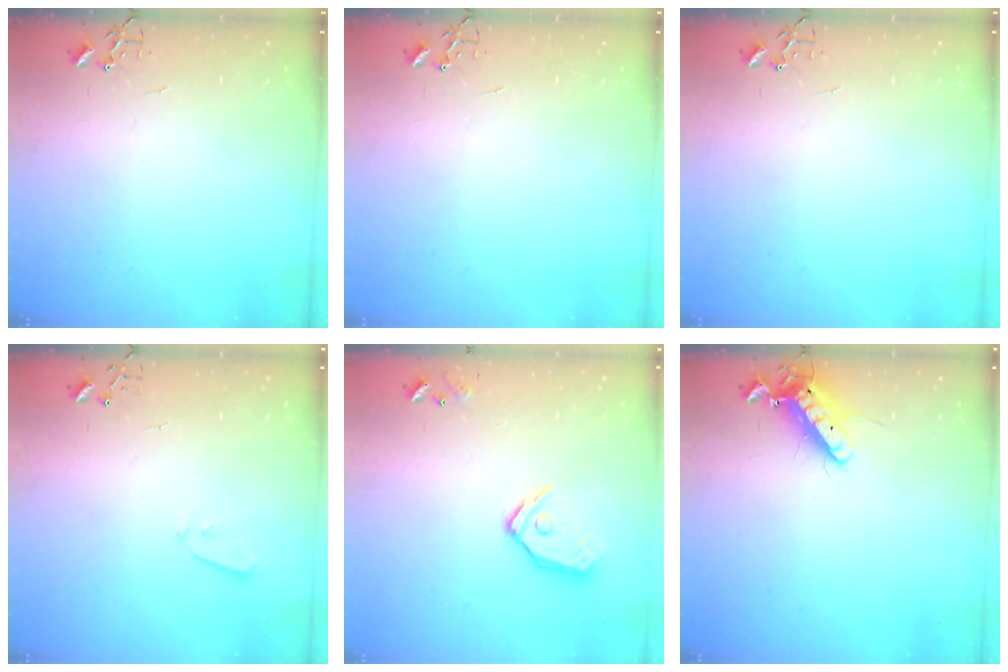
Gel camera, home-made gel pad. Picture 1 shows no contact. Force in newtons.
{"total": 0.0}
{"total": 0.0}
{"total": 3.0, "press": 2.9, "slide": 0.7}
{"total": 12.1, "press": 12.0, "slide": 1.5}
{"total": 11.8, "press": 11.6, "slide": 2.2}